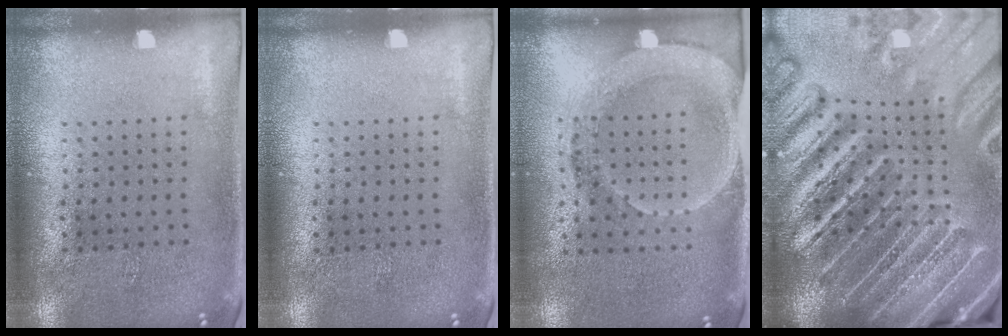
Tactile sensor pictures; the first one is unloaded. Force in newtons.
{"total": 0.0}
{"total": 1.8, "press": 1.6, "slide": 0.8}
{"total": 5.3, "press": 4.7, "slide": 2.4}